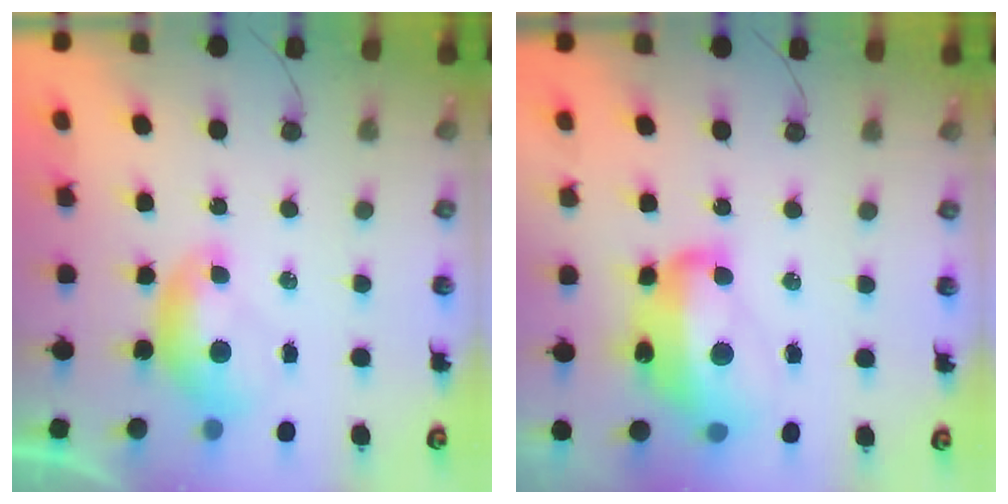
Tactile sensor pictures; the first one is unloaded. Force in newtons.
{"total": 11.4, "press": 11.2, "slide": 1.8}